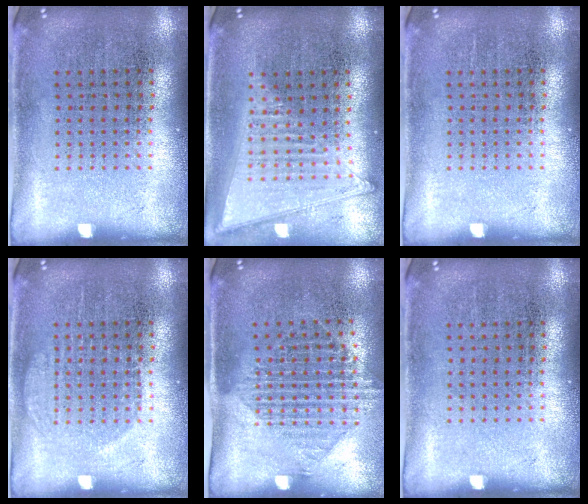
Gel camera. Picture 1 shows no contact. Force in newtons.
{"total": 1.4, "press": 1.3, "slide": 0.5}
{"total": 0.0}
{"total": 1.6, "press": 1.5, "slide": 0.4}
{"total": 1.5, "press": 1.3, "slide": 0.9}
{"total": 0.0}